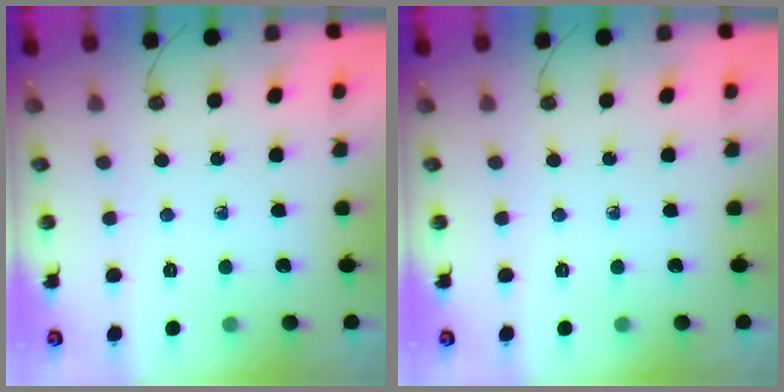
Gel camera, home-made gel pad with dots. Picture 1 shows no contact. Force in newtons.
{"total": 0.0}